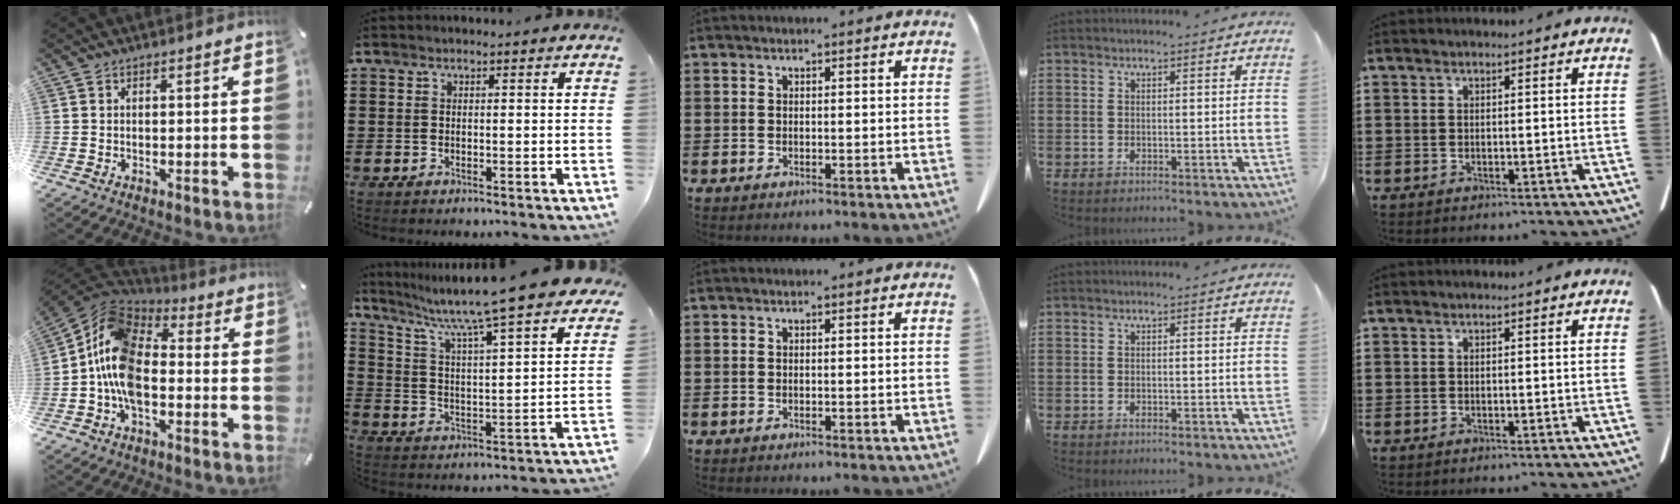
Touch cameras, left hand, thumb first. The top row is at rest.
{"thumb": {"total": 14.4, "force": [-4.1, 9.2, 10.3], "torque": [-0.225, 0.015, -0.086]}, "index": {"total": 8.7, "force": [7.5, -0.9, 4.4], "torque": [-0.107, -0.063, 0.117]}}